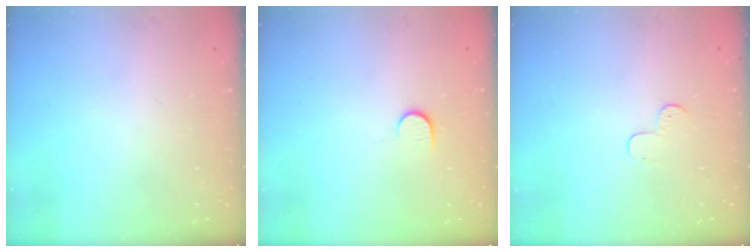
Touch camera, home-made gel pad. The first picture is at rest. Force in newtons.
{"total": 5.6, "press": 5.6, "slide": 0.6}
{"total": 3.7, "press": 3.7, "slide": 0.4}